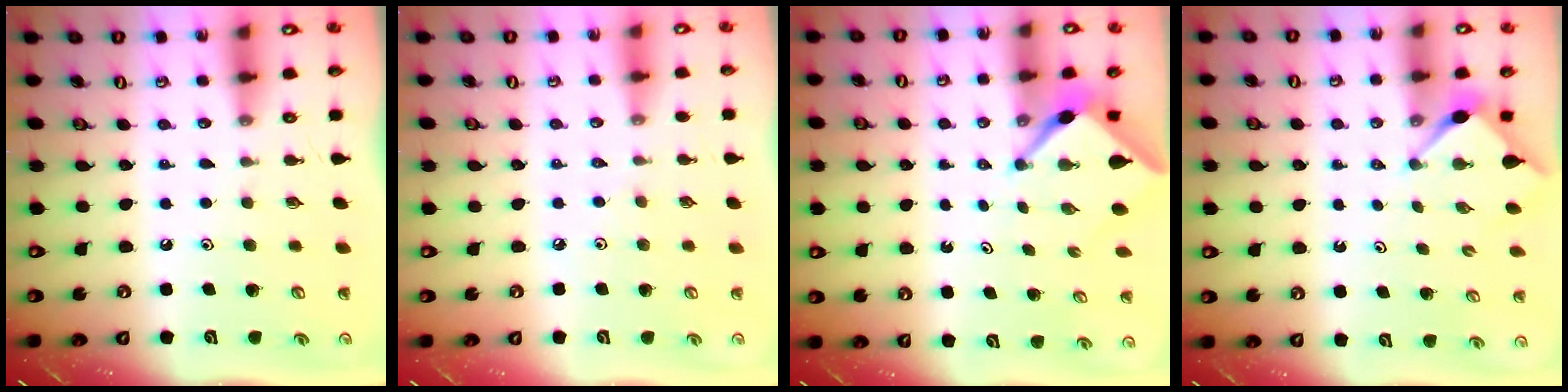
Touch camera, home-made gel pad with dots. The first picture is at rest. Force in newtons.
{"total": 2.2, "press": 2.2, "slide": 0.5}
{"total": 2.9, "press": 2.9, "slide": 0.4}
{"total": 2.7, "press": 2.7, "slide": 0.3}